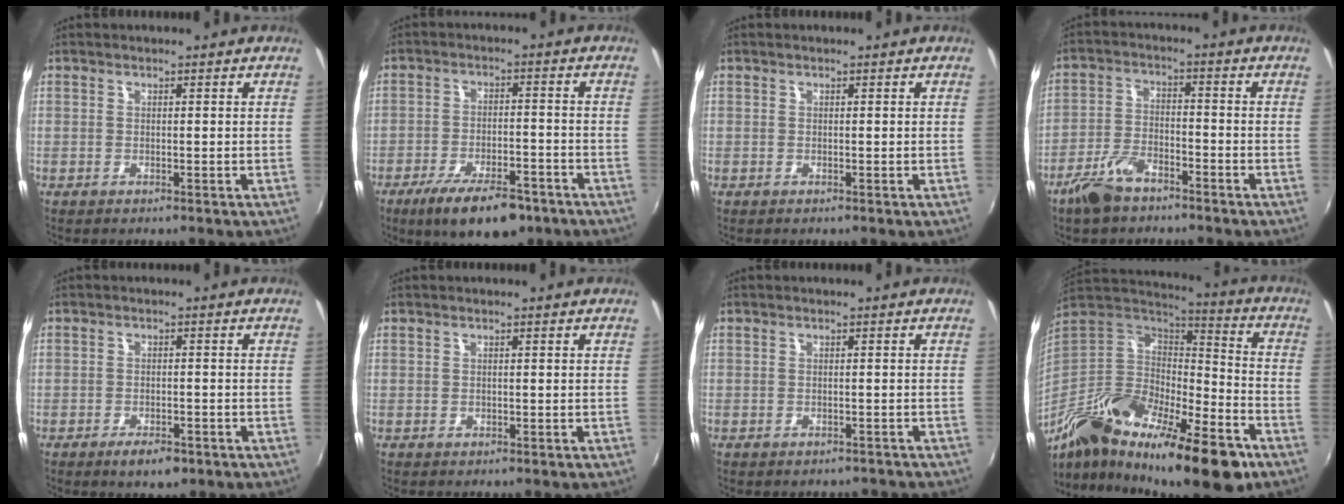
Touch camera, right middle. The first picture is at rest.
{"total": 12.3, "force": [-8.5, 4.1, 7.9], "torque": [-0.156, -0.019, -0.133]}
{"total": 0.0}
{"total": 7.8, "force": [-5.8, 3.4, 4.1], "torque": [-0.094, 0.001, -0.108]}
{"total": 3.8, "force": [-2.5, 1.4, 2.5], "torque": [-0.057, -0.010, -0.042]}
{"total": 0.6, "force": [-0.3, 0.5, 0.0], "torque": [0.001, -0.003, -0.005]}
{"total": 3.3, "force": [-2.9, 1.0, 1.0], "torque": [-0.014, -0.012, -0.033]}
{"total": 30.8, "force": [-18.2, 10.7, 22.4], "torque": [-0.384, -0.033, -0.293]}